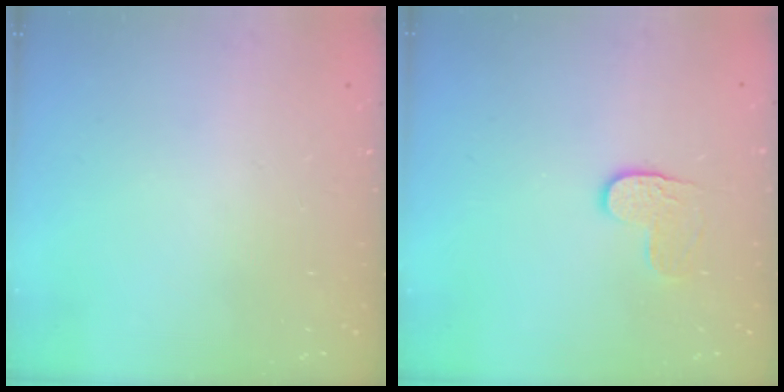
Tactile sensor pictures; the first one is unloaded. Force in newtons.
{"total": 4.7, "press": 4.7, "slide": 0.2}